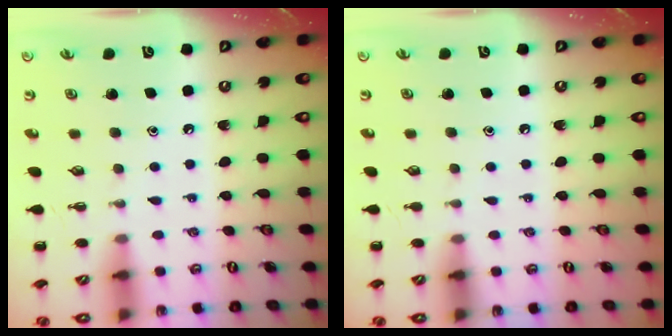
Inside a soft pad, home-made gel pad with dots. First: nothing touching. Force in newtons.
{"total": 0.0}